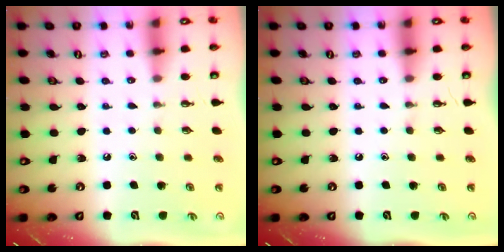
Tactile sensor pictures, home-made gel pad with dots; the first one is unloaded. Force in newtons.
{"total": 0.0}